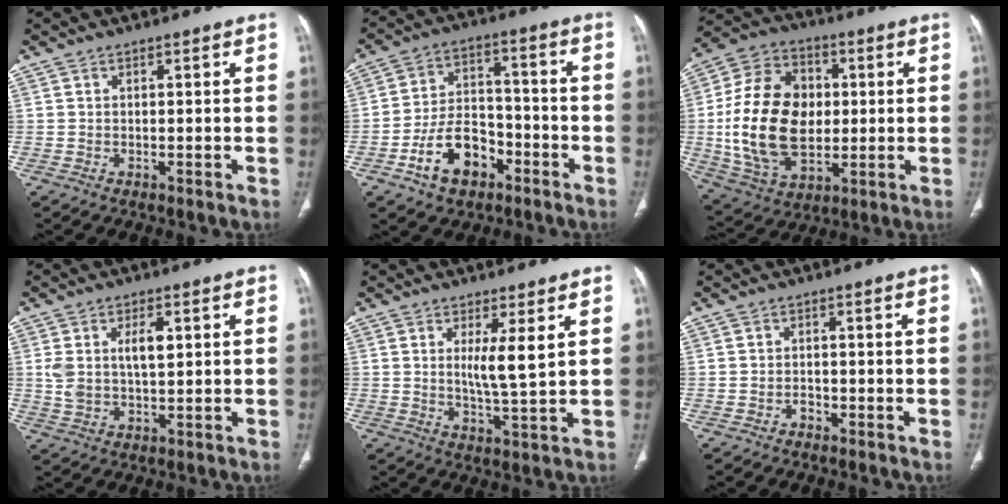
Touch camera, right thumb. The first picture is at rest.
{"total": 12.1, "force": [-6.0, 7.7, 7.1], "torque": [-0.100, 0.044, -0.102]}
{"total": 22.5, "force": [0.2, 15.6, 16.2], "torque": [-0.289, 0.006, 0.014]}
{"total": 7.1, "force": [1.8, 3.5, 5.9], "torque": [-0.111, -0.002, 0.039]}
{"total": 6.1, "force": [2.0, 0.6, 5.7], "torque": [-0.105, -0.026, 0.040]}
{"total": 1.2, "force": [-0.7, 0.8, 0.4], "torque": [-0.001, 0.005, -0.015]}